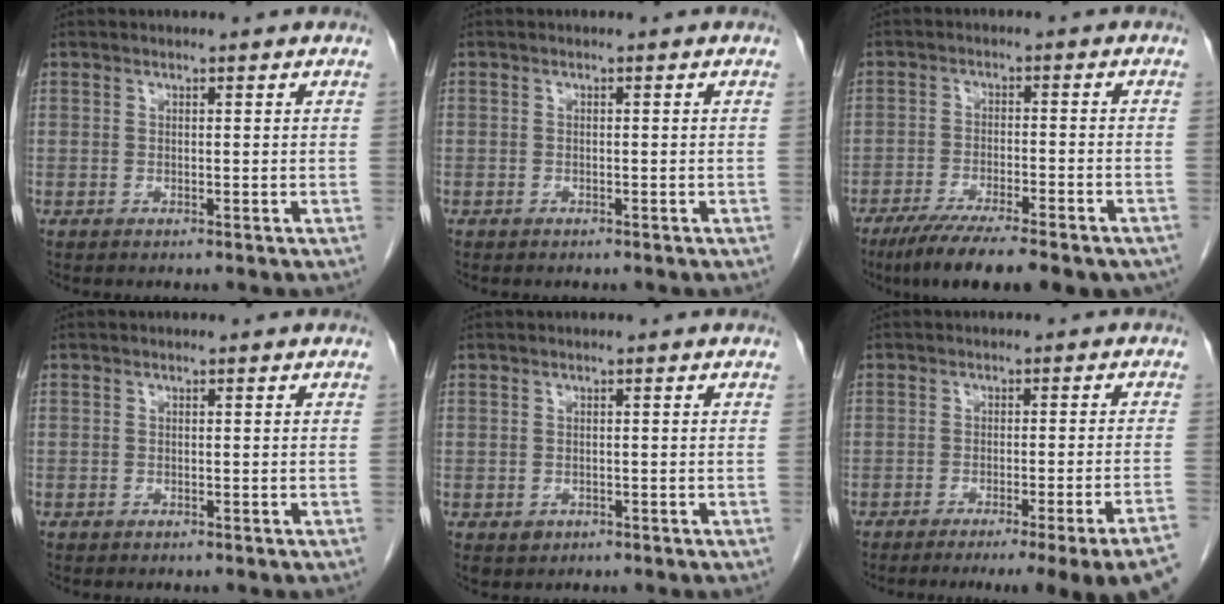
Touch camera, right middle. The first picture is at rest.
{"total": 0.6, "force": [-0.4, 0.4, 0.0], "torque": [-0.009, 0.001, -0.008]}
{"total": 15.3, "force": [-11.8, 2.9, 9.3], "torque": [-0.123, -0.021, -0.176]}
{"total": 0.0}
{"total": 1.4, "force": [-0.5, 1.2, 0.4], "torque": [-0.007, 0.002, -0.001]}
{"total": 15.1, "force": [-11.9, -1.7, 9.2], "torque": [-0.062, -0.025, -0.151]}